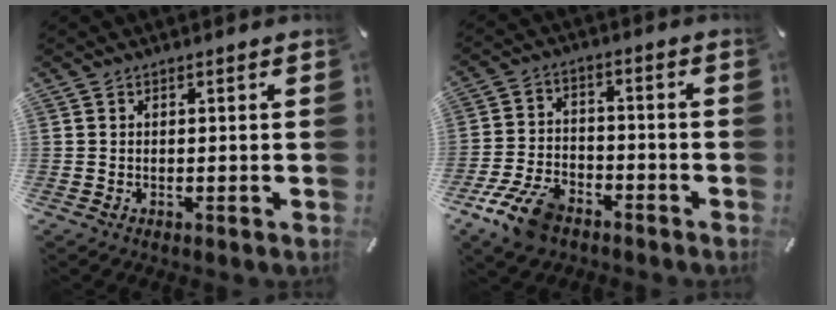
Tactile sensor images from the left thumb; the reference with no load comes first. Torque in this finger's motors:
{"motor_torque": [0.57, 1.53, 0.16, 0.12, 0.30]}